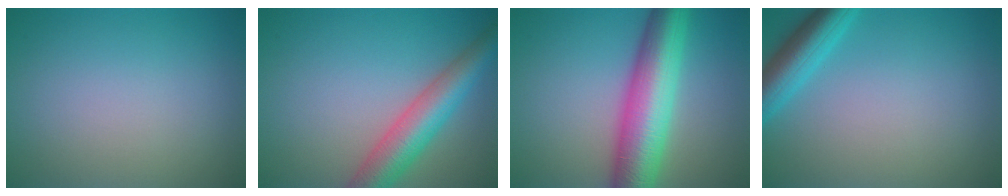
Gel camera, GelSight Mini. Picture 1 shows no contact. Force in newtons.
{"total": 6.2, "press": 6.2, "slide": 0.2}
{"total": 9.6, "press": 9.6, "slide": 0.2}
{"total": 4.4, "press": 4.4, "slide": 0.2}